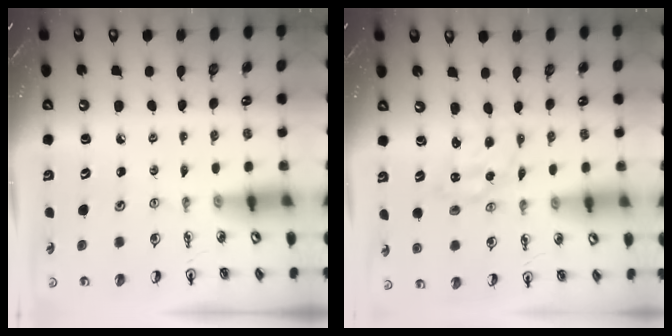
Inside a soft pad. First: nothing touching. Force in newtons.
{"total": 1.4, "press": 1.4, "slide": 0.1}